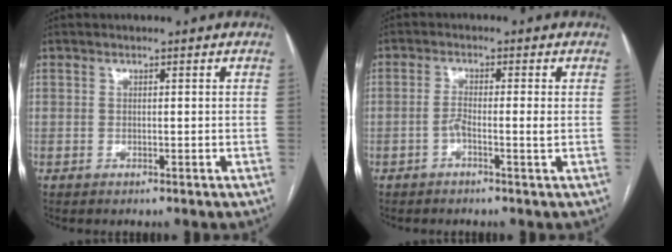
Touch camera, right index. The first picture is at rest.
{"total": 2.5, "force": [-0.8, -0.1, 2.4], "torque": [-0.046, 0.003, -0.016]}